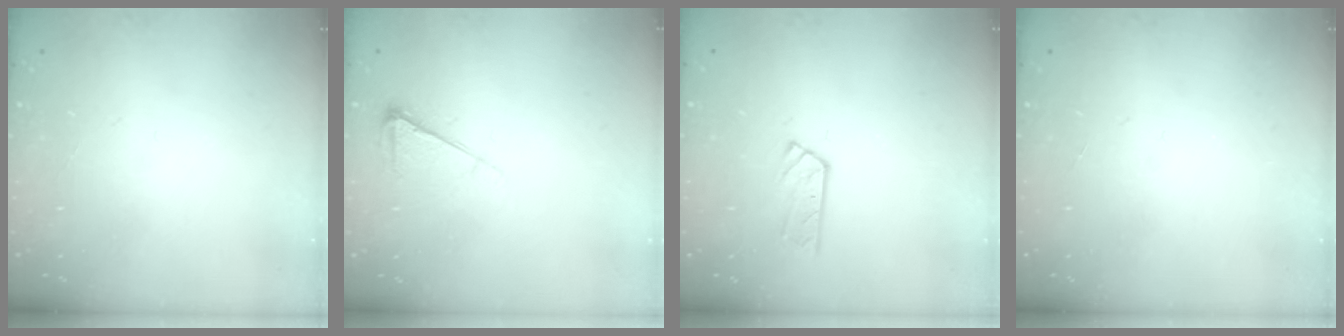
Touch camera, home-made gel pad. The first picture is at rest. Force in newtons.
{"total": 6.5, "press": 6.5, "slide": 0.9}
{"total": 3.4, "press": 3.4, "slide": 0.3}
{"total": 0.0}